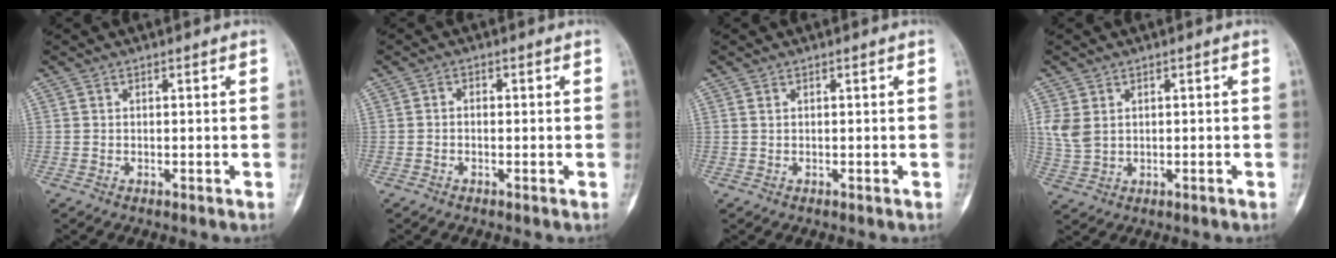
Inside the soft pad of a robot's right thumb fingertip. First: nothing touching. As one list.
[{"total": 1.1, "force": [-0.2, 0.8, 0.7], "torque": [-0.002, 0.006, -0.007]}, {"total": 0.5, "force": [0.3, 0.3, 0.3], "torque": [-0.004, 0.002, 0.005]}, {"total": 4.5, "force": [1.0, 3.3, 2.9], "torque": [-0.062, 0.001, 0.028]}]